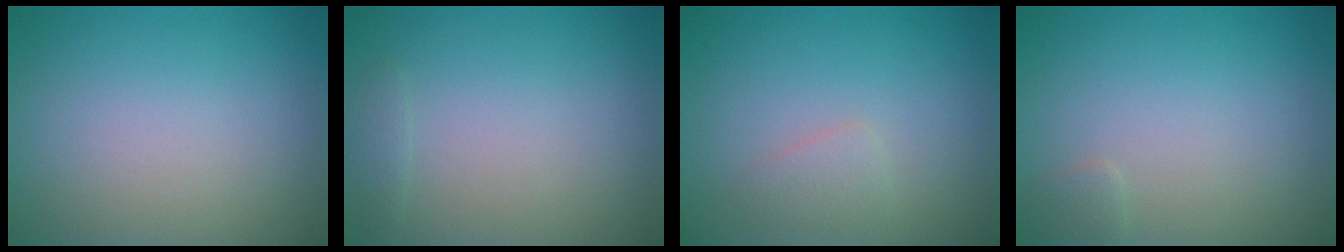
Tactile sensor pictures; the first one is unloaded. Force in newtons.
{"total": 0.8, "press": 0.8, "slide": 0.1}
{"total": 1.2, "press": 1.2, "slide": 0.0}
{"total": 0.8, "press": 0.8, "slide": 0.0}